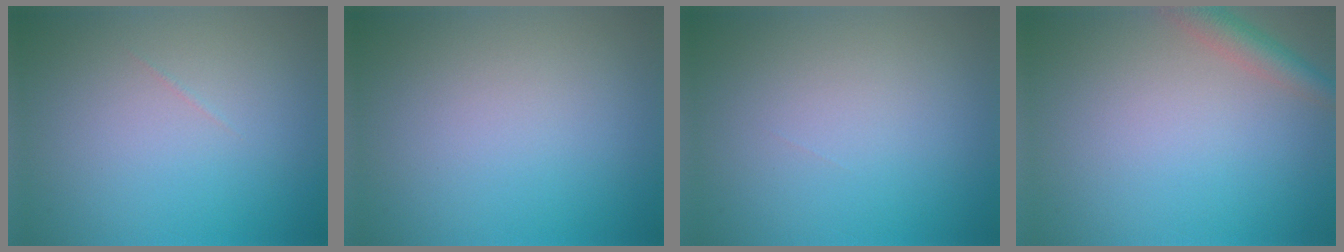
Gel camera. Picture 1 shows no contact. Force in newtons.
{"total": 0.0}
{"total": 0.0}
{"total": 2.9, "press": 2.9, "slide": 0.1}